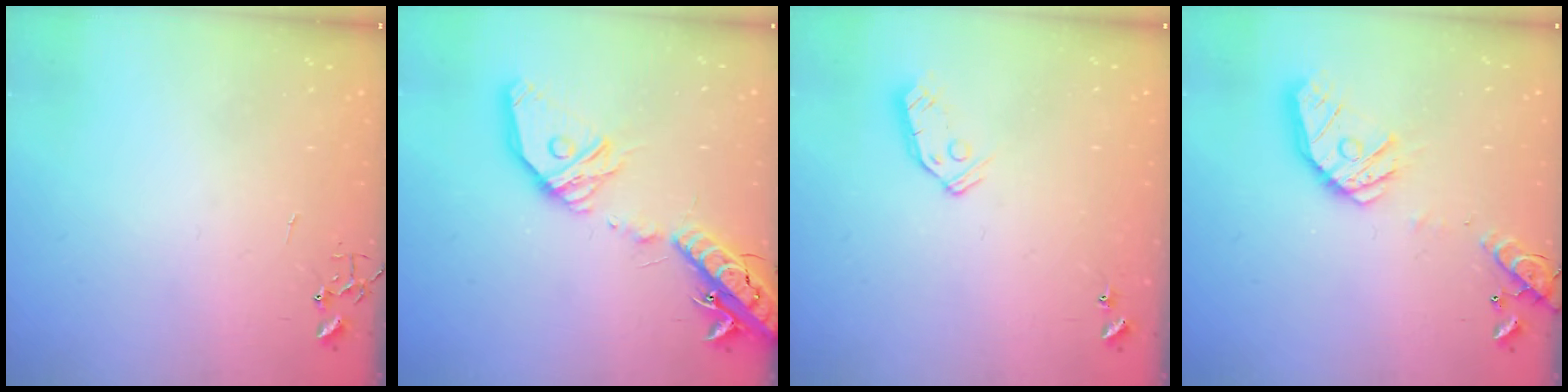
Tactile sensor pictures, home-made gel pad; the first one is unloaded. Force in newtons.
{"total": 23.1, "press": 22.8, "slide": 3.6}
{"total": 7.5, "press": 7.5, "slide": 0.4}
{"total": 16.9, "press": 16.7, "slide": 3.0}